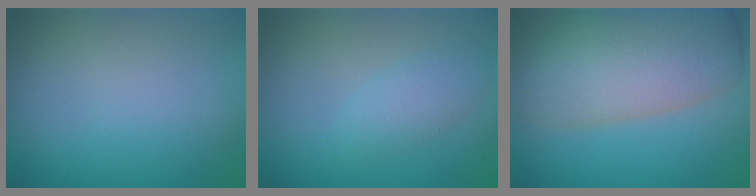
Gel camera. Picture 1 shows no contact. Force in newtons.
{"total": 2.2, "press": 2.2, "slide": 0.1}
{"total": 10.6, "press": 10.5, "slide": 0.6}